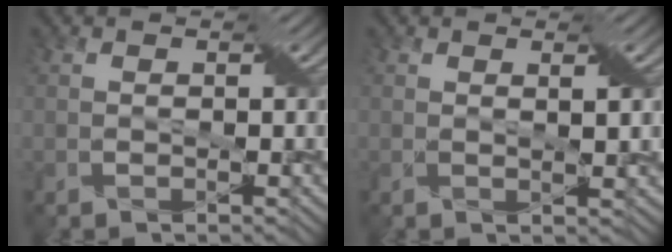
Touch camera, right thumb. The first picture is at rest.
{"total": 1.7, "force": [0.7, 0.1, 1.5], "torque": [-0.028, 0.003, 0.013]}